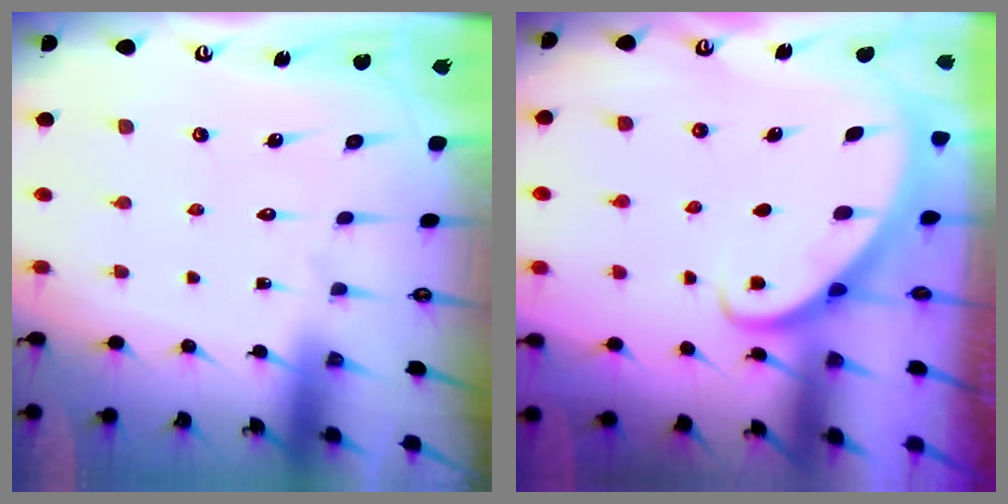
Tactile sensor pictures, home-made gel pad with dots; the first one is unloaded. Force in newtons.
{"total": 2.9, "press": 2.9, "slide": 0.2}